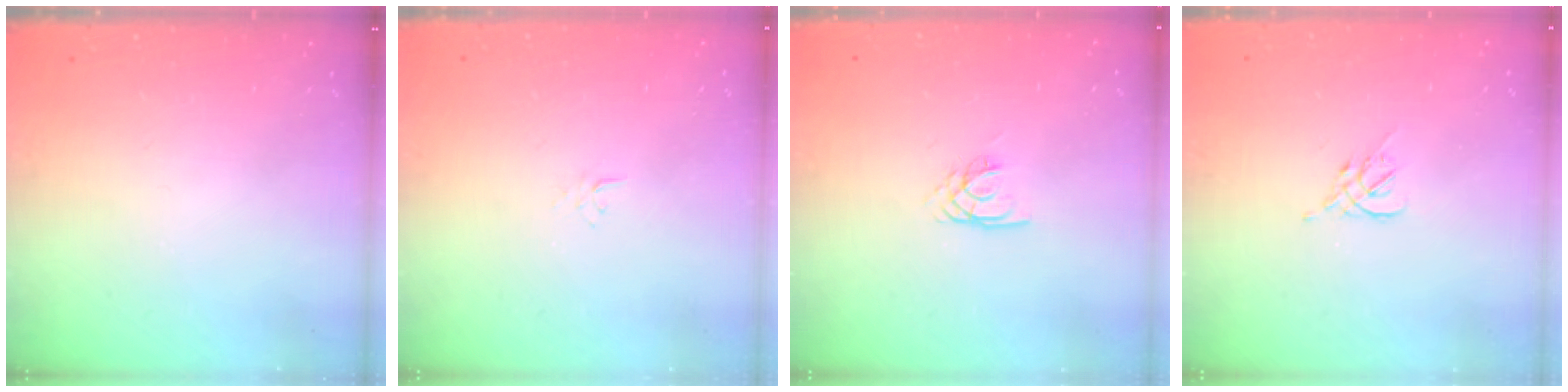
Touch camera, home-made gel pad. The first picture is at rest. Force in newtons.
{"total": 2.6, "press": 2.6, "slide": 0.3}
{"total": 2.1, "press": 2.1, "slide": 0.4}
{"total": 1.2, "press": 1.1, "slide": 0.5}